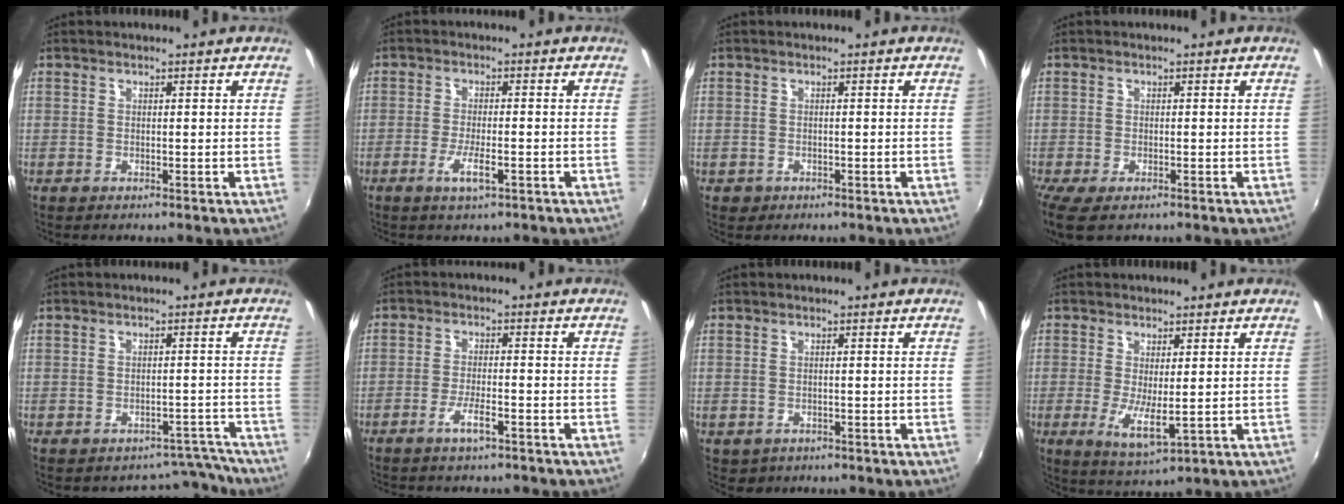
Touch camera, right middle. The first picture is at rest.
{"total": 4.0, "force": [-2.3, 0.8, 3.2], "torque": [-0.070, -0.007, -0.044]}
{"total": 1.6, "force": [-0.7, 1.4, 0.5], "torque": [-0.012, -0.004, -0.010]}
{"total": 5.1, "force": [-3.3, 2.1, 3.4], "torque": [-0.075, -0.026, -0.055]}
{"total": 4.6, "force": [-4.2, 1.7, -0.7], "torque": [0.028, 0.025, -0.052]}
{"total": 3.5, "force": [-2.7, 0.5, 2.3], "torque": [-0.056, -0.001, -0.050]}
{"total": 2.0, "force": [-0.7, 1.8, 0.6], "torque": [-0.017, -0.004, -0.006]}
{"total": 5.6, "force": [-0.5, 1.7, 5.3], "torque": [-0.102, -0.019, -0.005]}